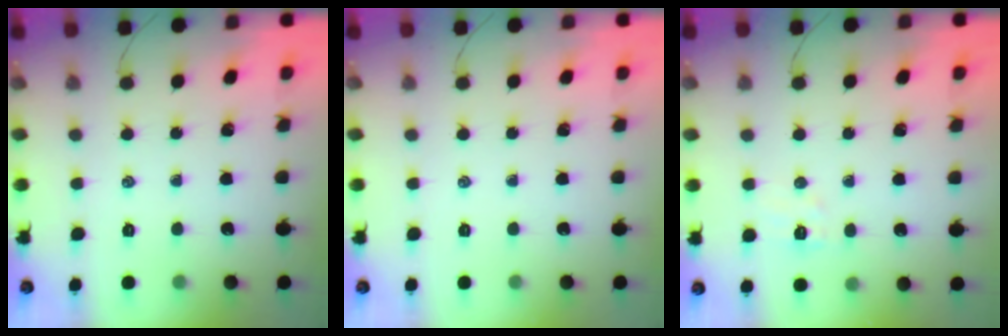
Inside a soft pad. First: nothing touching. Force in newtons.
{"total": 0.0}
{"total": 5.5, "press": 5.4, "slide": 1.0}